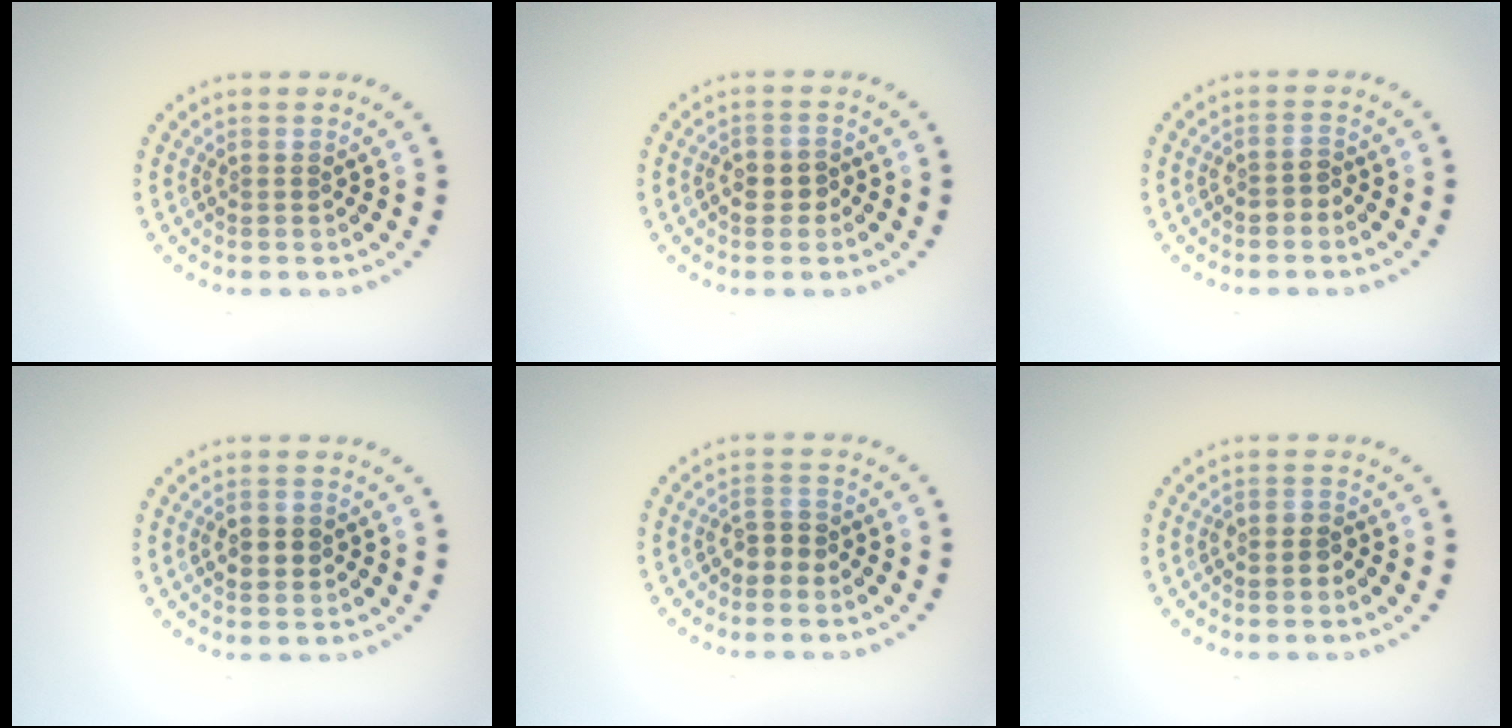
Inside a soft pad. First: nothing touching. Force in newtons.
{"total": 2.3, "press": 2.2, "slide": 0.7}
{"total": 1.4, "press": 1.2, "slide": 0.7}
{"total": 2.1, "press": 2.1, "slide": 0.3}
{"total": 1.8, "press": 1.6, "slide": 0.9}
{"total": 1.1, "press": 0.9, "slide": 0.7}